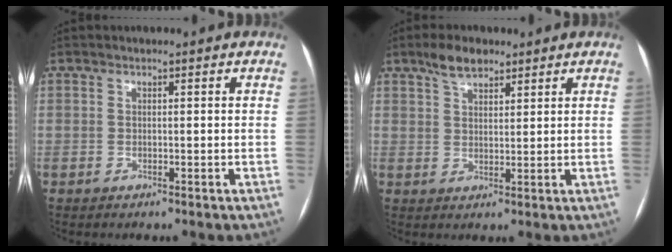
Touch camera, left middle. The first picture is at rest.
{"total": 4.6, "force": [3.4, 2.0, 2.3], "torque": [-0.046, 0.011, 0.063]}